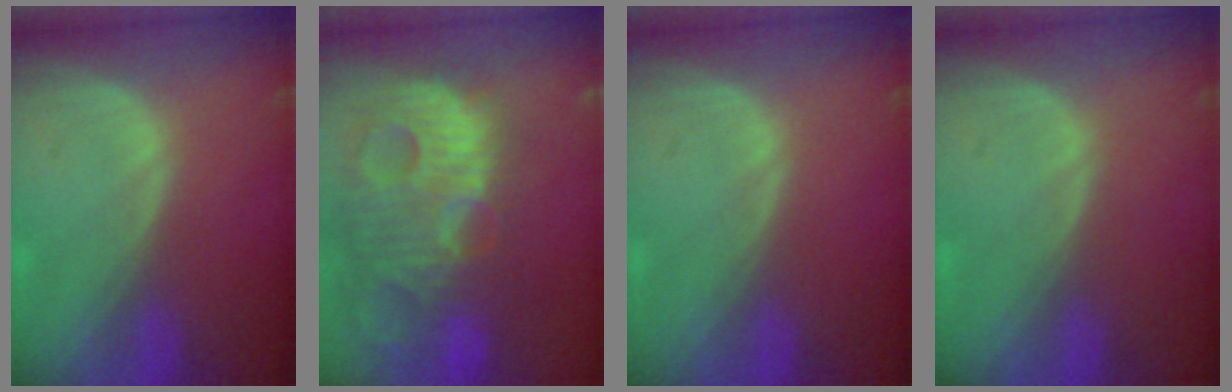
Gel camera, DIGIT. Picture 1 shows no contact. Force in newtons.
{"total": 14.1, "press": 12.2, "slide": 7.1}
{"total": 0.0}
{"total": 0.0}